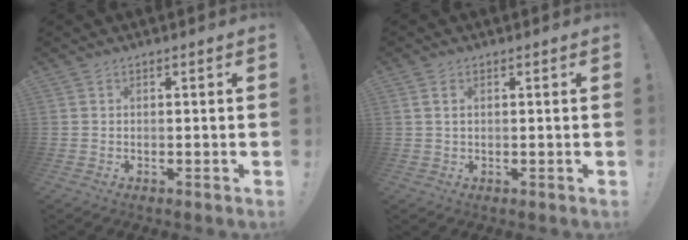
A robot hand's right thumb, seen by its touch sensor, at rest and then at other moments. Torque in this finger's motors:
{"motor_torque": [0.29, -0.23, -1.16, 0.24, -0.08]}